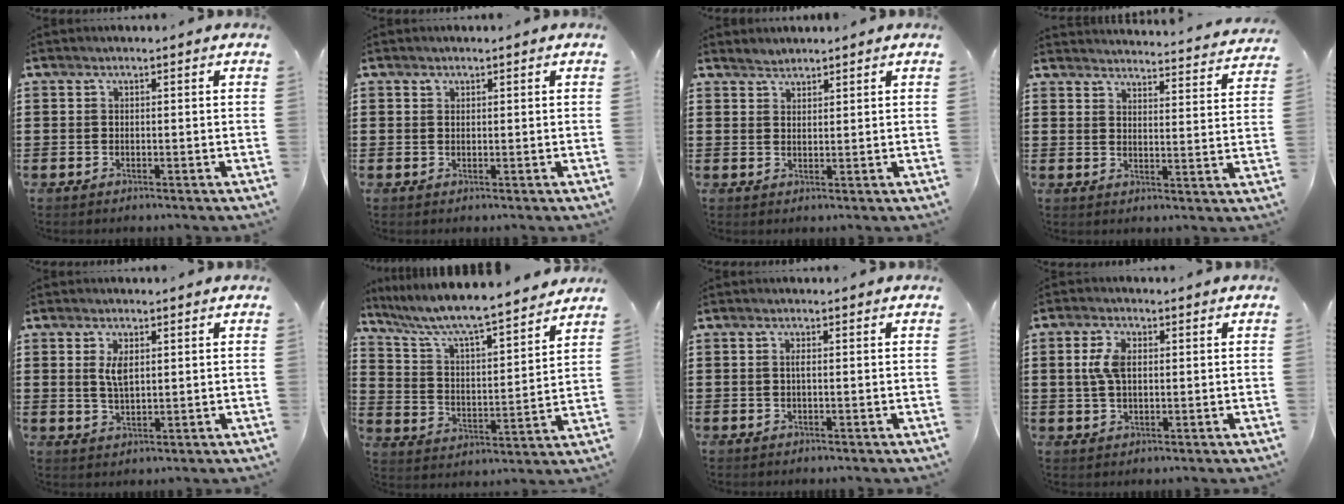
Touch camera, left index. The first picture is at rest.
{"total": 0.7, "force": [0.4, 0.4, 0.2], "torque": [-0.006, 0.001, 0.010]}
{"total": 1.5, "force": [1.4, 0.3, -0.2], "torque": [-0.001, 0.001, 0.028]}
{"total": 3.5, "force": [3.5, -0.4, -0.1], "torque": [-0.008, -0.032, 0.057]}
{"total": 3.4, "force": [1.2, 1.3, 2.9], "torque": [-0.063, 0.006, 0.019]}
{"total": 6.5, "force": [5.9, 0.3, 2.7], "torque": [-0.079, -0.047, 0.093]}
{"total": 0.8, "force": [0.0, 0.1, 0.8], "torque": [-0.017, -0.002, 0.000]}
{"total": 4.6, "force": [0.8, 2.4, 3.9], "torque": [-0.091, 0.009, 0.009]}